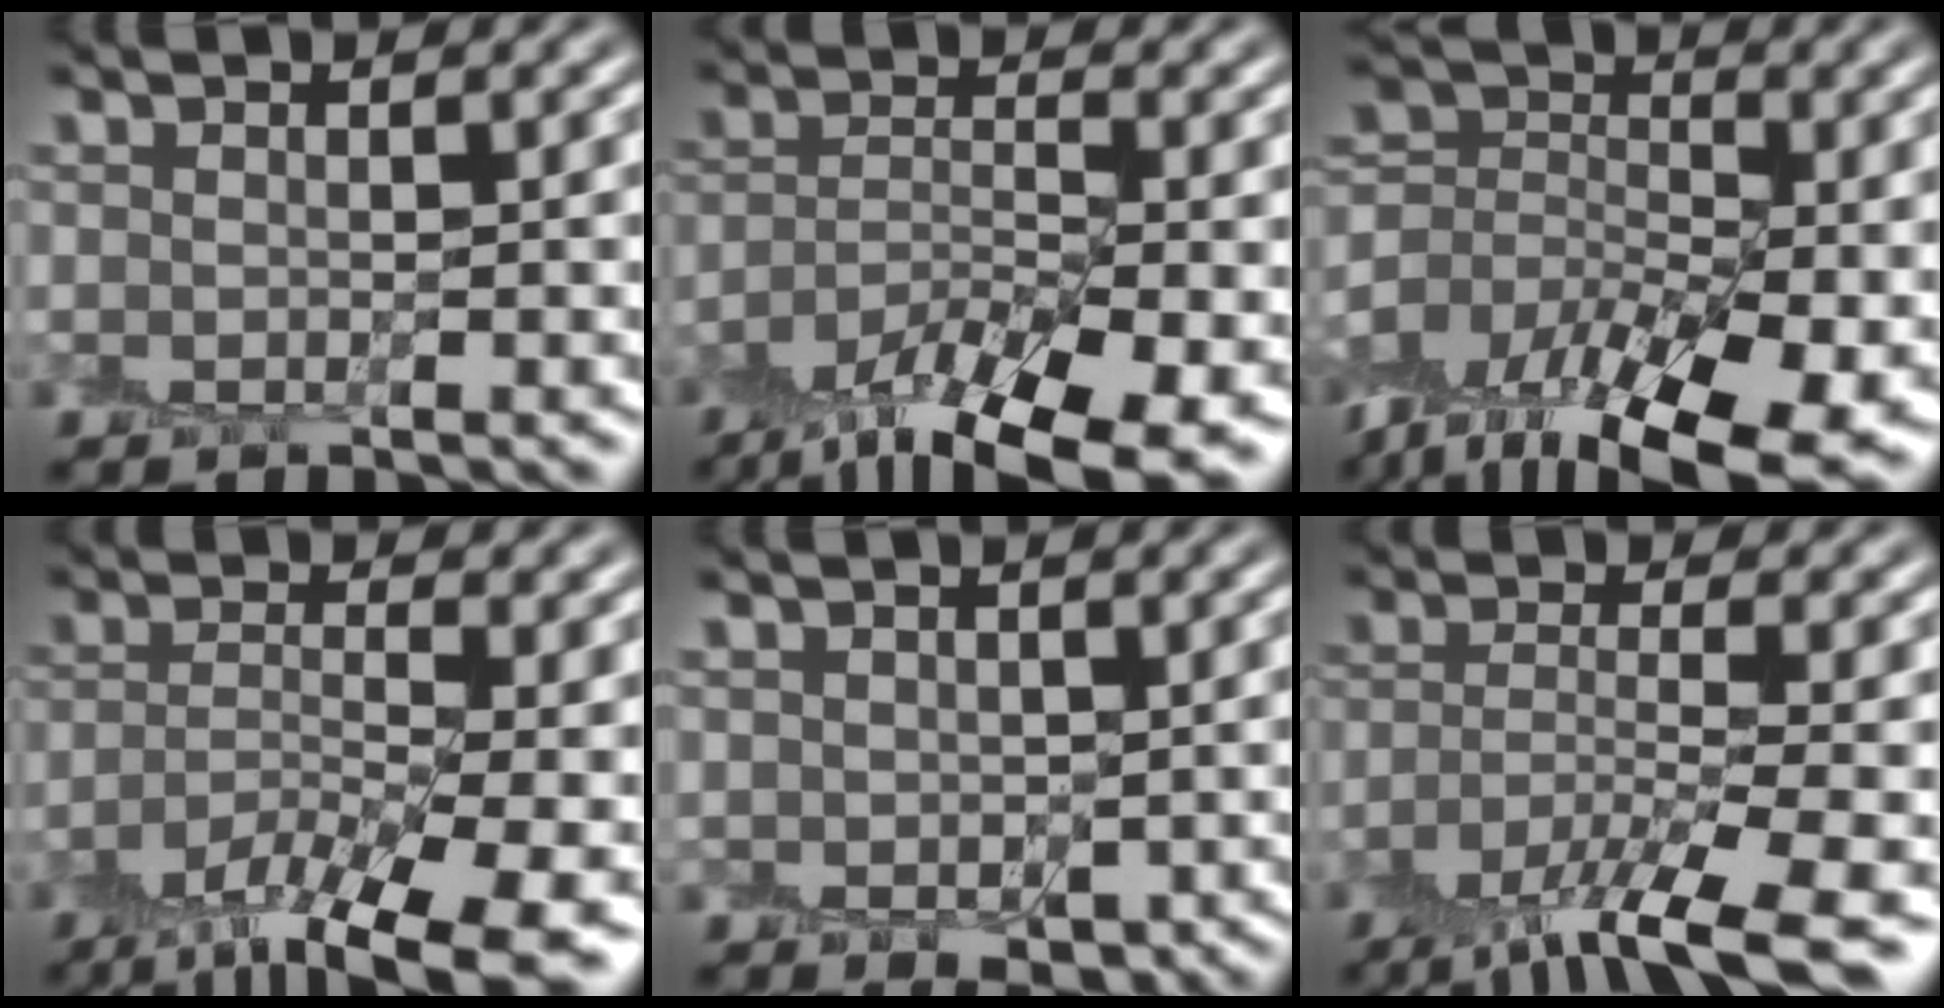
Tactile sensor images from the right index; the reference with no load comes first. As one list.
[{"total": 10.2, "force": [-7.5, 2.9, 6.3], "torque": [-0.127, -0.018, -0.129]}, {"total": 13.7, "force": [-7.9, 7.7, 8.2], "torque": [-0.171, -0.001, -0.146]}, {"total": 10.3, "force": [-6.6, 2.7, 7.4], "torque": [-0.144, -0.021, -0.110]}, {"total": 2.0, "force": [0.5, 1.8, 0.7], "torque": [-0.004, -0.002, 0.011]}, {"total": 7.0, "force": [-4.5, 1.4, 5.2], "torque": [-0.087, -0.009, -0.088]}]